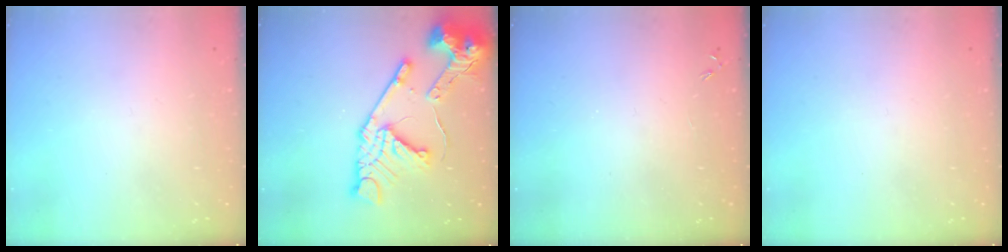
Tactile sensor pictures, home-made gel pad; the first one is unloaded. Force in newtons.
{"total": 20.3, "press": 20.2, "slide": 1.9}
{"total": 0.0}
{"total": 0.0}